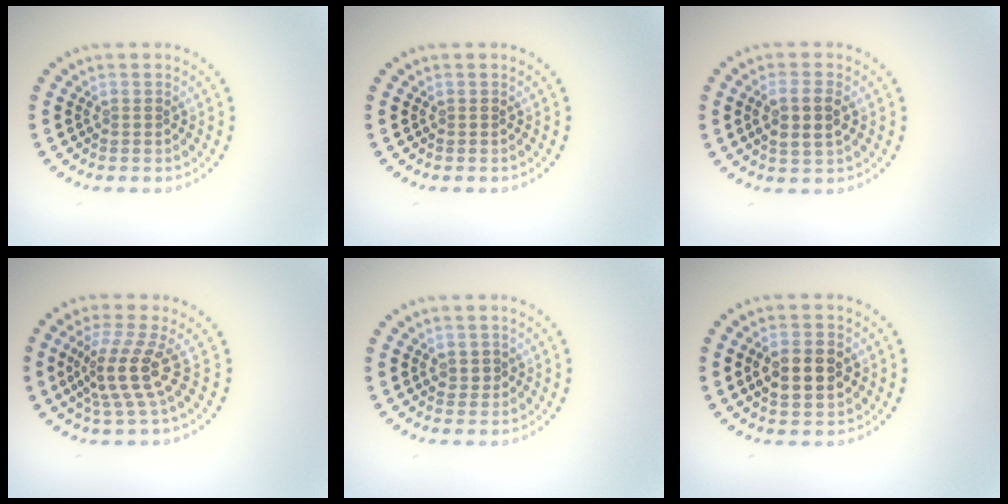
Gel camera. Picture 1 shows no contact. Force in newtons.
{"total": 0.0}
{"total": 2.8, "press": 2.7, "slide": 0.8}
{"total": 3.9, "press": 2.7, "slide": 2.9}
{"total": 0.7, "press": 0.7, "slide": 0.2}
{"total": 3.8, "press": 3.8, "slide": 0.4}